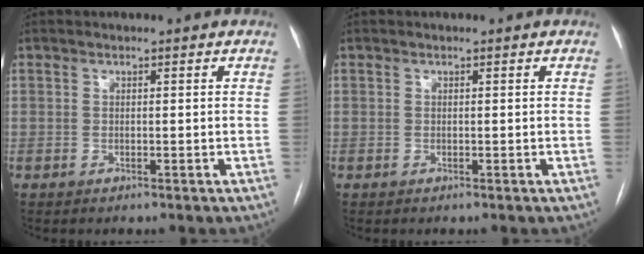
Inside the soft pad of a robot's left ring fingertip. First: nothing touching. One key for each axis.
{"total": 0.0}